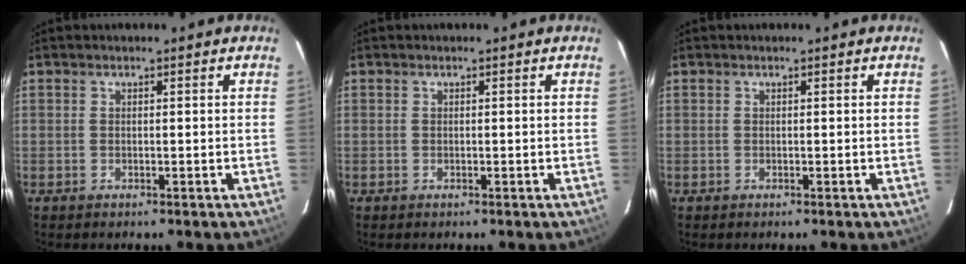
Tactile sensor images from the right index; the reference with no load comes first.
{"total": 0.0}
{"total": 0.0}